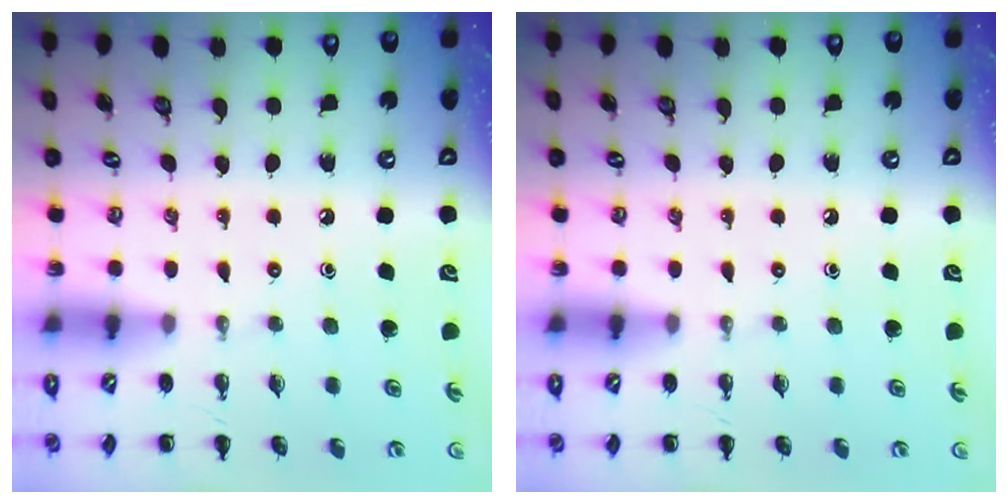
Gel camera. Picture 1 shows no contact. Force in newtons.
{"total": 0.0}